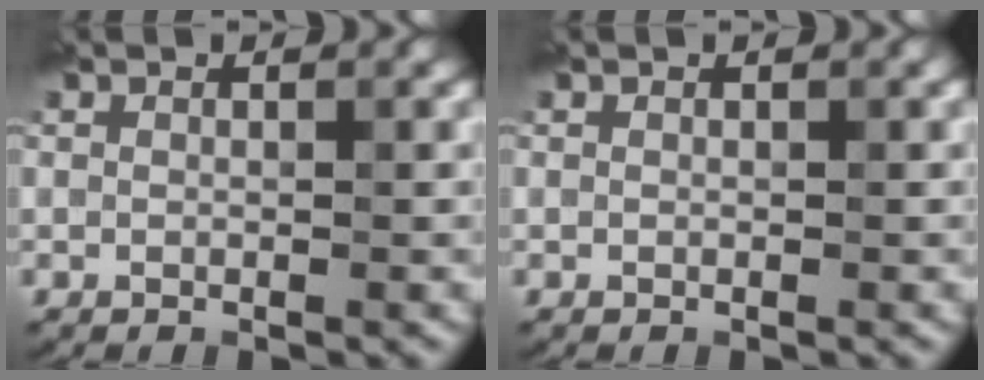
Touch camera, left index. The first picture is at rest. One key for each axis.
{"total": 0.0}